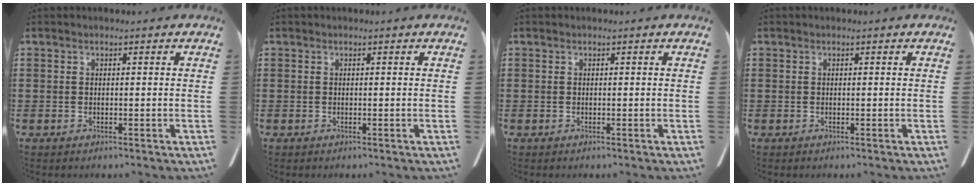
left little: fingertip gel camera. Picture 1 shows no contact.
{"total": 0.0}
{"total": 0.0}
{"total": 0.0}